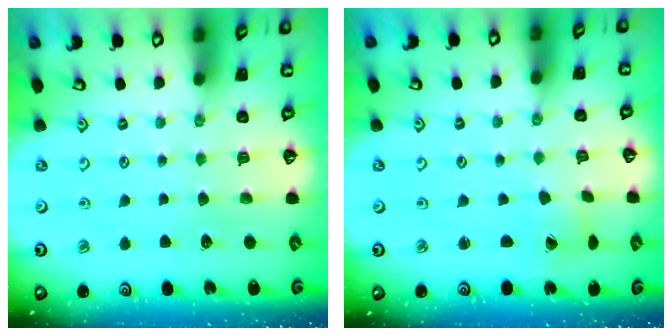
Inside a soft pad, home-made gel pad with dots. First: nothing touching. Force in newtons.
{"total": 1.6, "press": 1.5, "slide": 0.3}